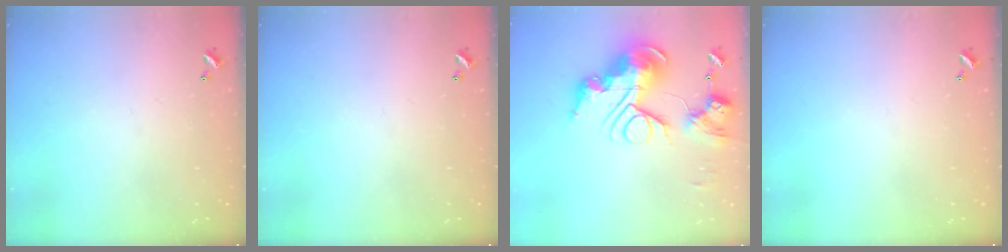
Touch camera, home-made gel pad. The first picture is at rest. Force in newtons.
{"total": 0.0}
{"total": 0.7, "press": 0.7, "slide": 0.0}
{"total": 0.0}